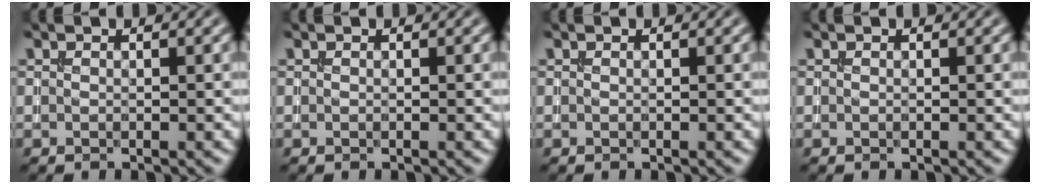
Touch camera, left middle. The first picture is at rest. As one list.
[{"total": 0.0}, {"total": 0.0}, {"total": 0.0}]